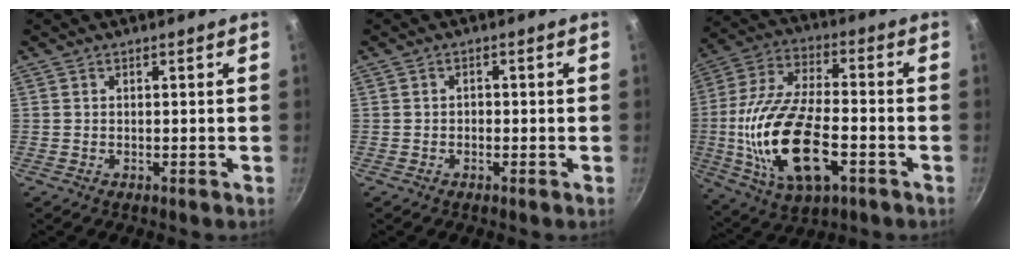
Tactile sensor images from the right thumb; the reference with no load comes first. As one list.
[{"total": 1.0, "force": [-0.4, 0.8, 0.4], "torque": [-0.005, 0.004, -0.008]}, {"total": 21.5, "force": [-5.1, 10.4, 18.2], "torque": [-0.357, 0.015, -0.093]}]